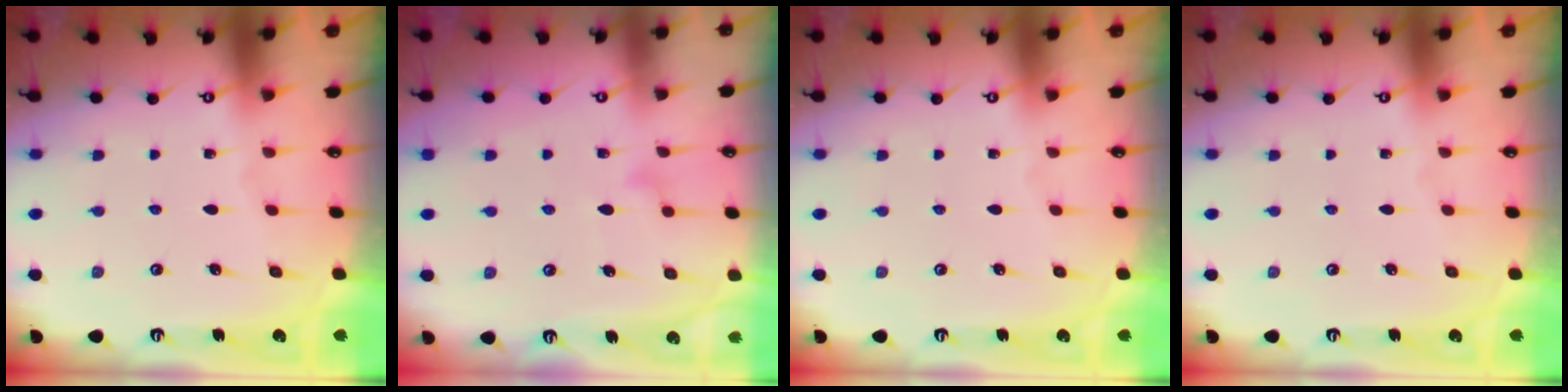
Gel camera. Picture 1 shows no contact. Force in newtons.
{"total": 8.9, "press": 8.9, "slide": 0.5}
{"total": 0.0}
{"total": 0.0}